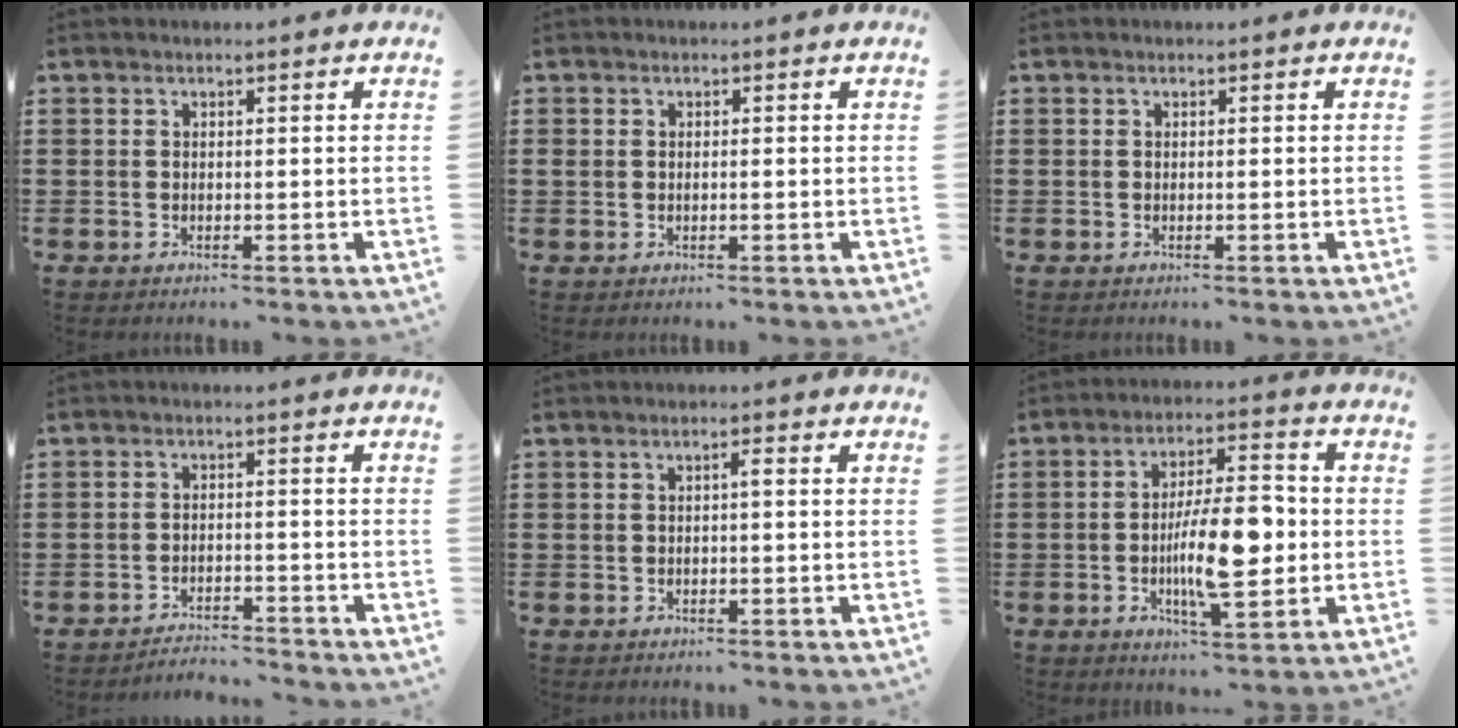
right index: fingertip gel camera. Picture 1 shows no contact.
{"total": 0.6, "force": [-0.1, 0.3, 0.6], "torque": [-0.012, 0.001, -0.002]}
{"total": 0.0}
{"total": 2.8, "force": [-2.8, 0.0, -0.2], "torque": [-0.004, 0.002, -0.062]}
{"total": 1.1, "force": [0.0, 0.0, 1.1], "torque": [-0.020, 0.000, -0.001]}
{"total": 11.6, "force": [-1.6, 4.2, 10.7], "torque": [-0.164, 0.002, -0.028]}